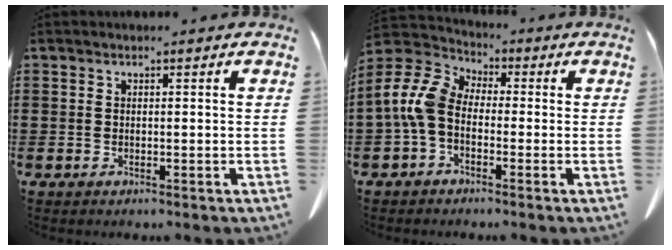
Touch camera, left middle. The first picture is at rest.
{"total": 7.8, "force": [-1.0, 5.2, 5.7], "torque": [-0.168, -0.011, -0.034]}